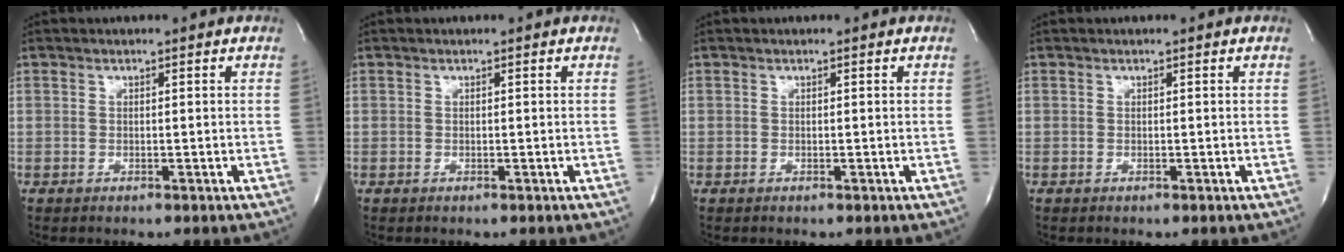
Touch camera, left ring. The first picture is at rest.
{"total": 0.0}
{"total": 0.0}
{"total": 0.0}